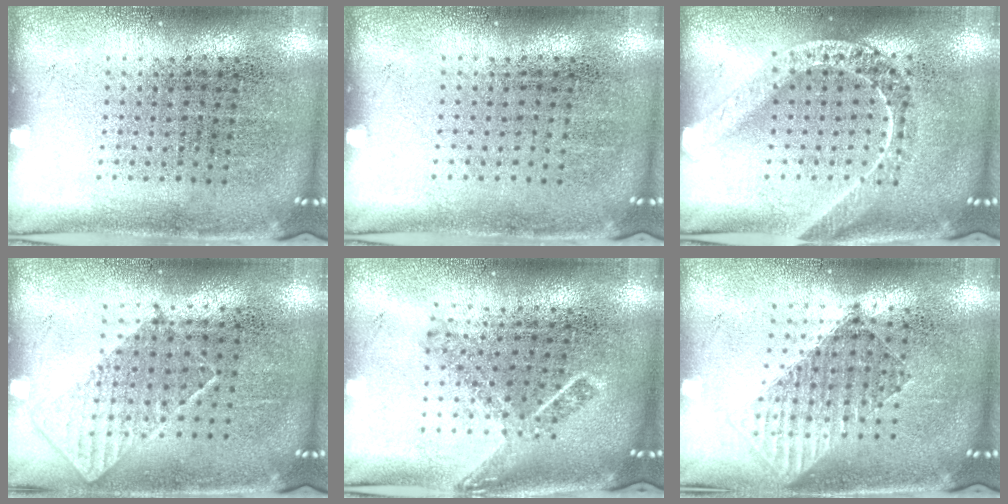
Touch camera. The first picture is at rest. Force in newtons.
{"total": 0.0}
{"total": 1.6, "press": 1.5, "slide": 0.4}
{"total": 0.8, "press": 0.8, "slide": 0.3}
{"total": 1.9, "press": 1.4, "slide": 1.3}
{"total": 1.5, "press": 1.2, "slide": 0.8}